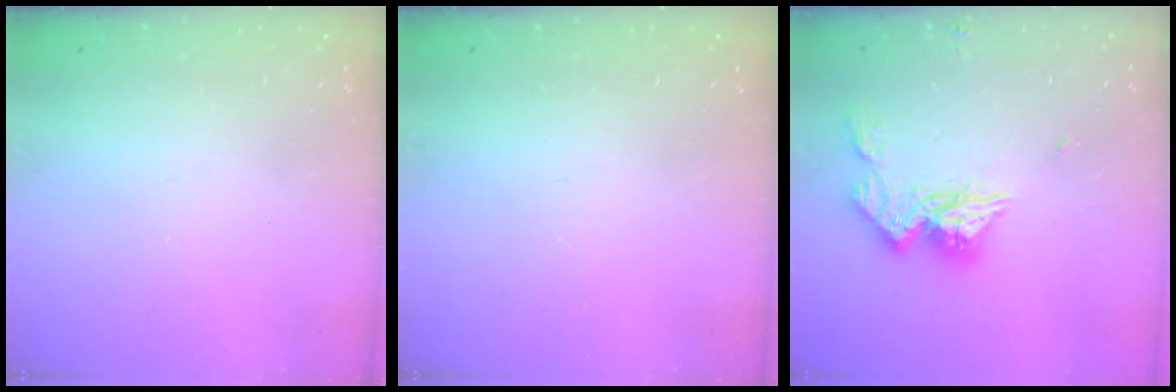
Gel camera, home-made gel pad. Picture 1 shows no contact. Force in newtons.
{"total": 0.0}
{"total": 12.3, "press": 12.2, "slide": 1.0}